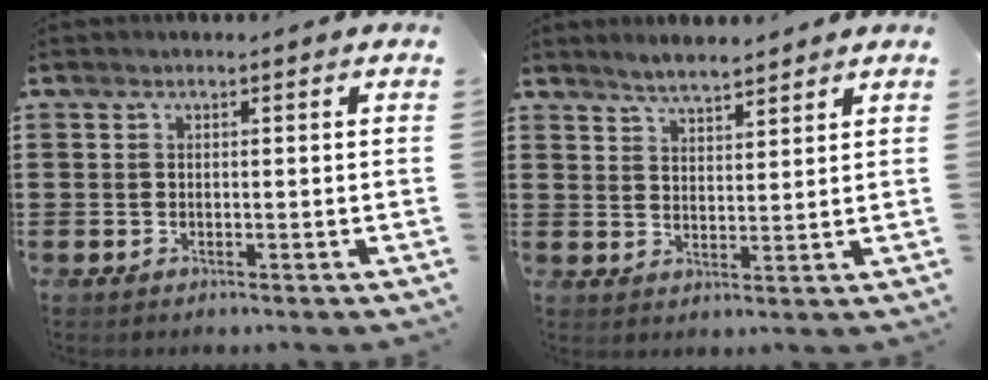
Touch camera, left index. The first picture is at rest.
{"total": 3.7, "force": [3.6, 0.3, 0.8], "torque": [-0.025, -0.005, 0.067]}